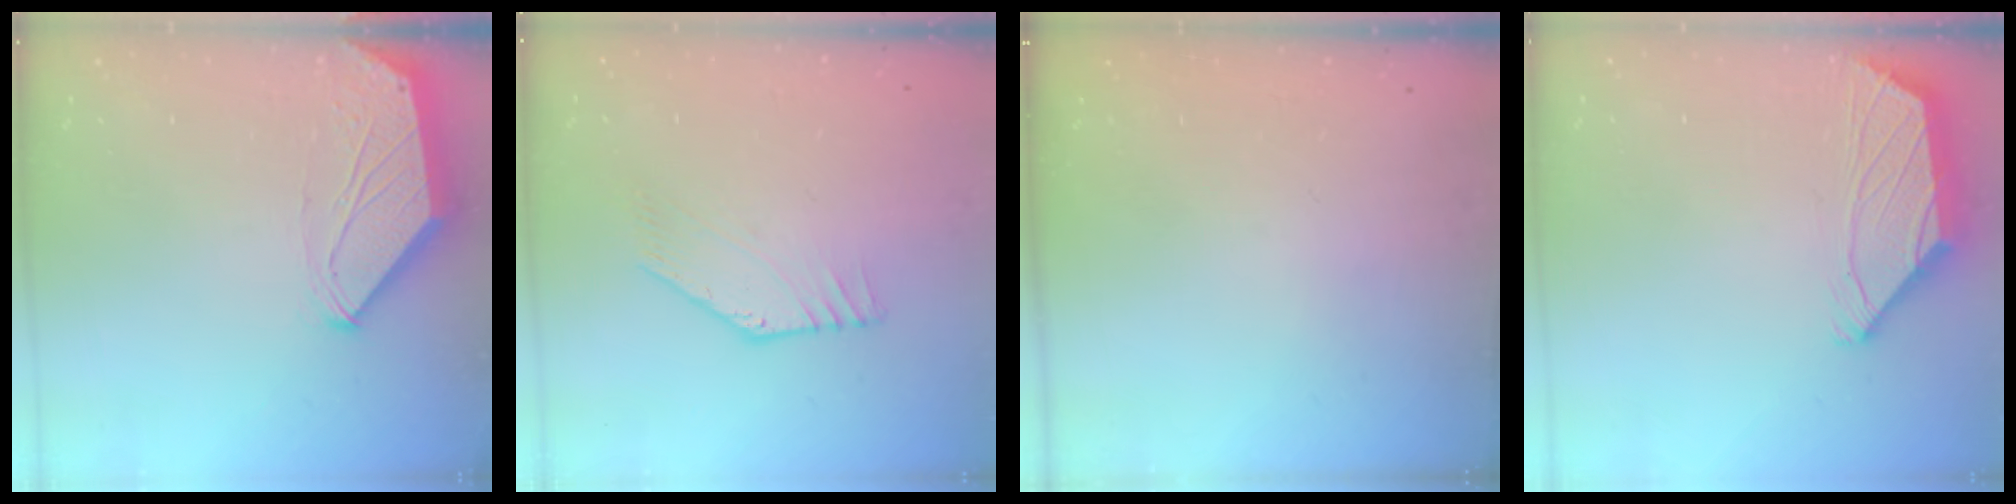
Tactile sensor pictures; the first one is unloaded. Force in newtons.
{"total": 2.8, "press": 2.8, "slide": 0.2}
{"total": 0.0}
{"total": 2.0, "press": 1.9, "slide": 0.7}